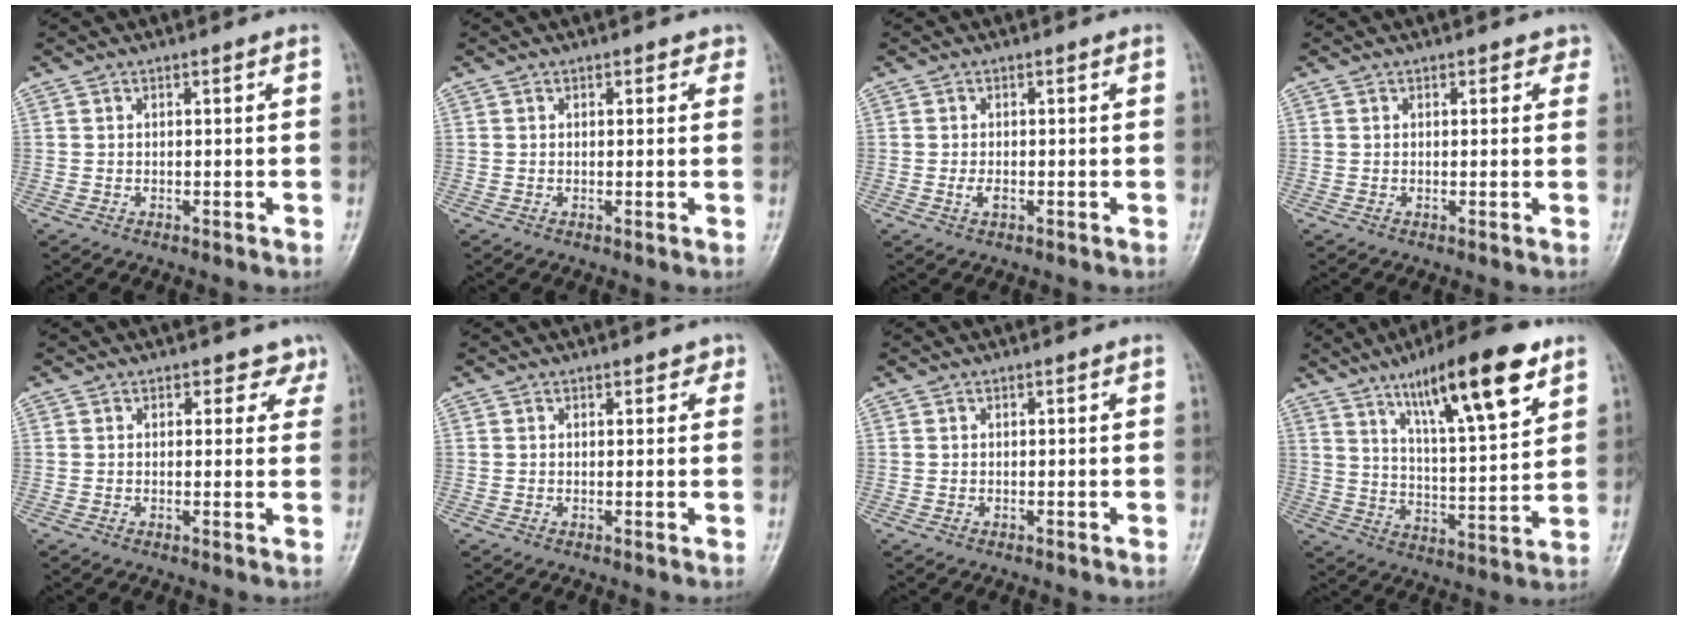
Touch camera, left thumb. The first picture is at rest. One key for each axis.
{"total": 1.5, "fx": 1.0, "fy": 1.0, "fz": 0.5, "tx": 0.012, "ty": -0.003, "tz": 0.006}
{"total": 1.6, "fx": -0.2, "fy": 0.8, "fz": 1.3, "tx": -0.023, "ty": -0.002, "tz": -0.004}
{"total": 1.8, "fx": 1.2, "fy": 1.2, "fz": 0.6, "tx": 0.017, "ty": -0.004, "tz": 0.008}
{"total": 3.0, "fx": 2.3, "fy": 2.0, "fz": 0.1, "tx": 0.029, "ty": -0.013, "tz": 0.009}
{"total": 1.7, "fx": 1.2, "fy": 1.0, "fz": 0.6, "tx": 0.012, "ty": -0.004, "tz": 0.008}
{"total": 0.0}
{"total": 18.6, "fx": 10.8, "fy": 4.2, "fz": 14.6, "tx": -0.212, "ty": -0.046, "tz": 0.178}